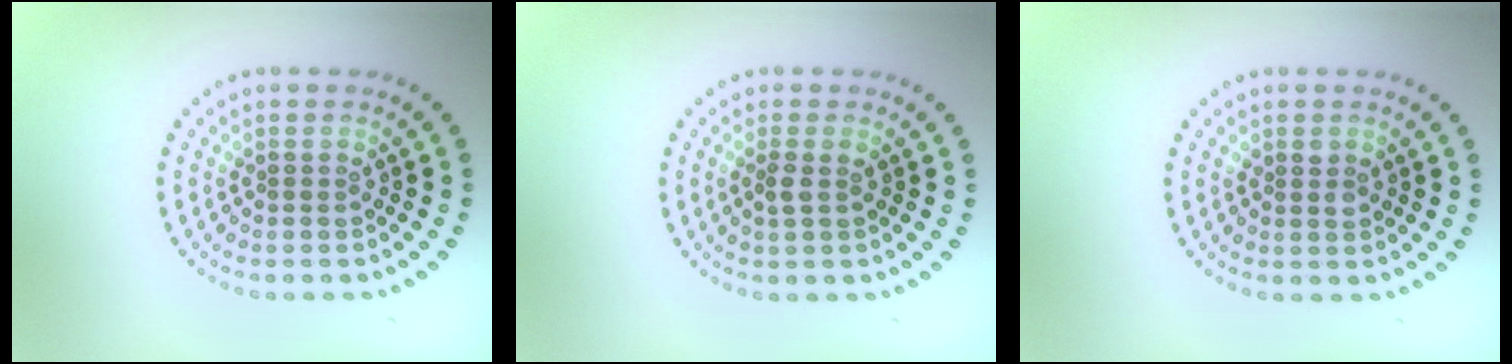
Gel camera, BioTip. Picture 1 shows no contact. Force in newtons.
{"total": 0.9, "press": 0.8, "slide": 0.3}
{"total": 1.0, "press": 1.0, "slide": 0.3}